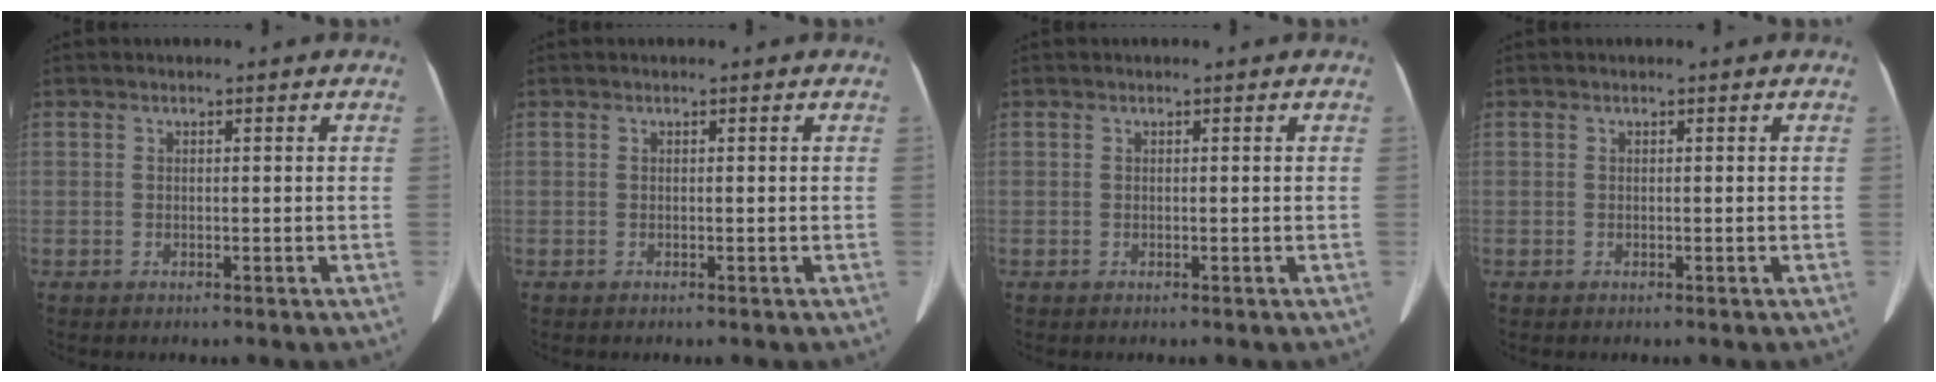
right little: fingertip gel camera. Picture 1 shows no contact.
{"total": 0.0}
{"total": 0.0}
{"total": 0.0}